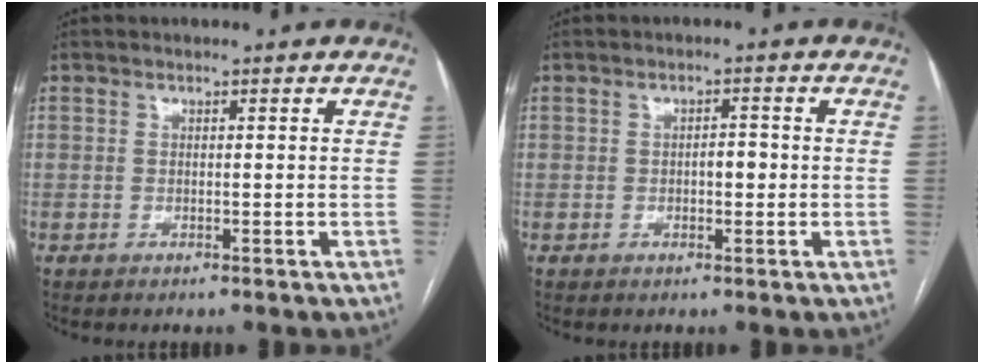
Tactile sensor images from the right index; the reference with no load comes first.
{"total": 2.1, "force": [-0.2, 1.1, 1.8], "torque": [-0.024, 0.007, -0.003]}